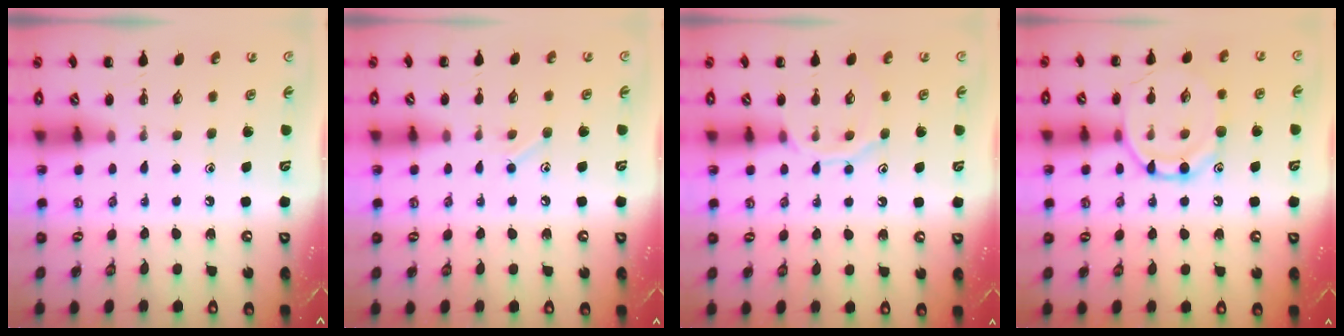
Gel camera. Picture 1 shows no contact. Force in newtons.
{"total": 6.3, "press": 6.0, "slide": 1.9}
{"total": 9.4, "press": 9.4, "slide": 0.6}
{"total": 12.9, "press": 12.9, "slide": 0.7}